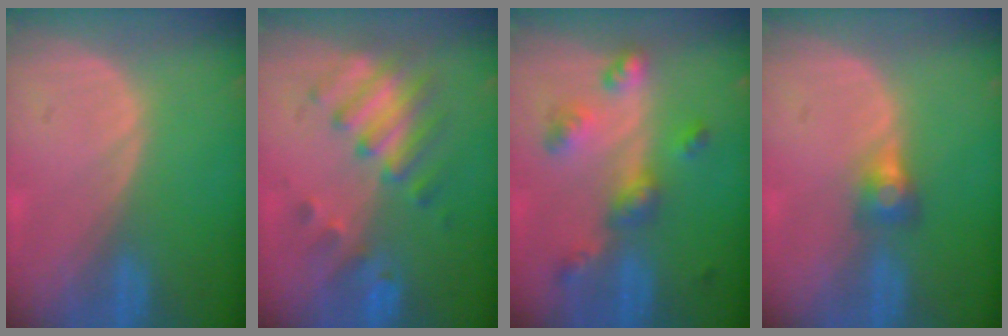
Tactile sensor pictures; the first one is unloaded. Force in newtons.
{"total": 7.1, "press": 6.8, "slide": 2.0}
{"total": 6.8, "press": 6.0, "slide": 3.2}
{"total": 2.8, "press": 2.6, "slide": 1.0}